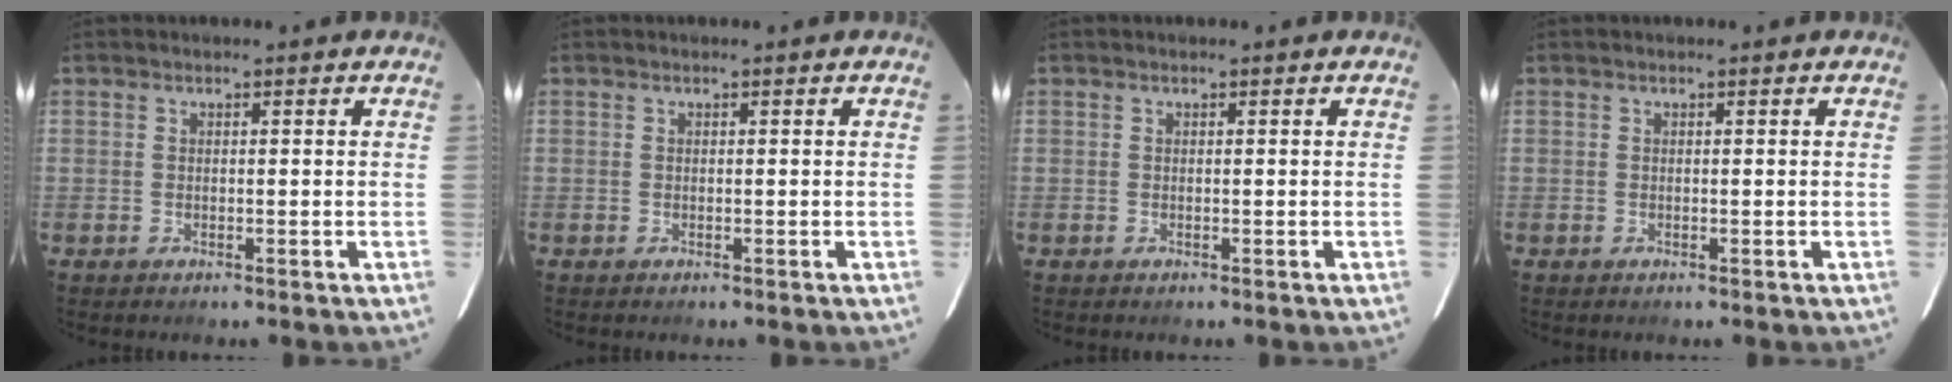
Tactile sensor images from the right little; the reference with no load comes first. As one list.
[{"total": 0.0}, {"total": 0.0}, {"total": 0.0}]